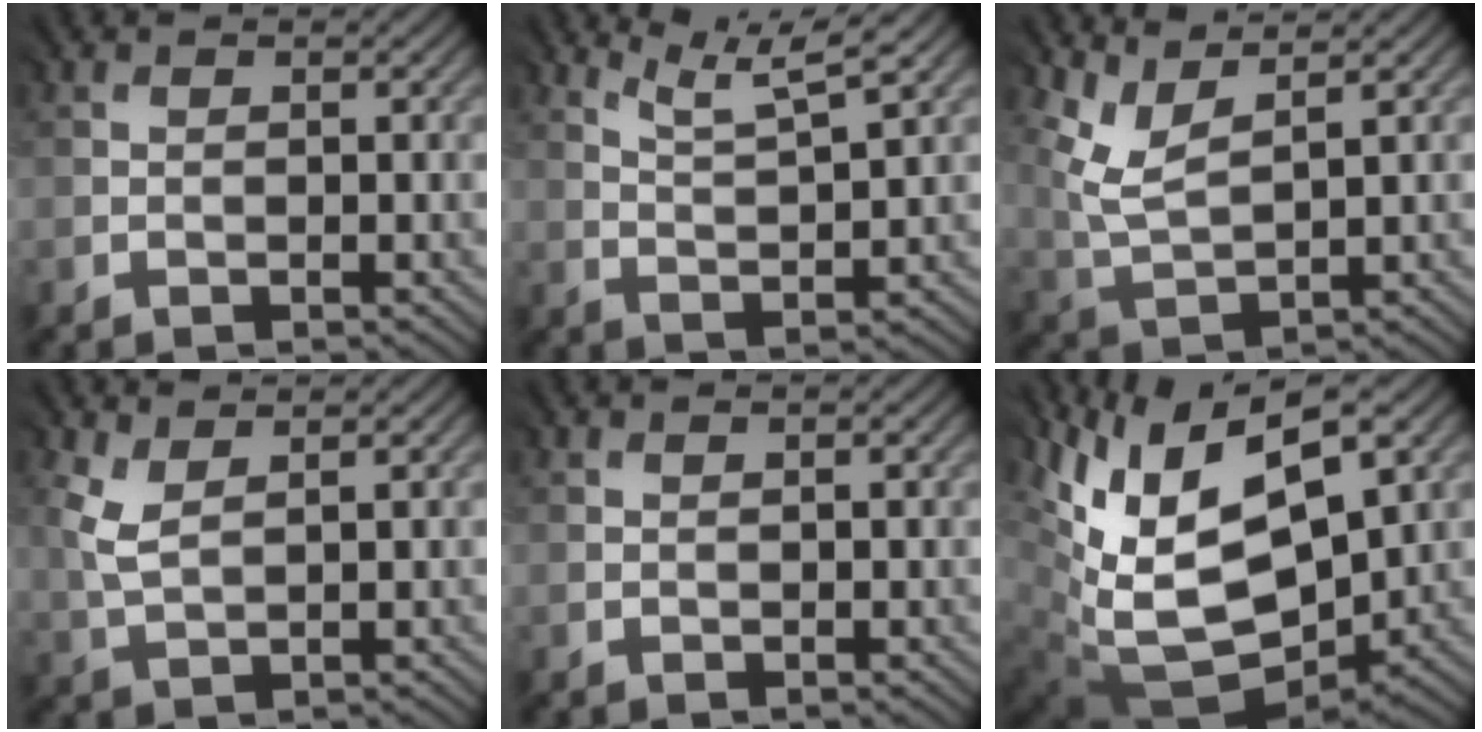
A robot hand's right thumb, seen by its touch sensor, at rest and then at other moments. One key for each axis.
{"total": 5.4, "fx": 4.2, "fy": 0.4, "fz": 3.3, "tx": -0.064, "ty": 0.002, "tz": 0.087}
{"total": 4.4, "fx": 3.4, "fy": 1.1, "fz": 2.5, "tx": -0.071, "ty": -0.001, "tz": 0.080}
{"total": 2.3, "fx": 1.5, "fy": 0.8, "fz": 1.5, "tx": -0.054, "ty": 0.003, "tz": 0.036}
{"total": 0.0}
{"total": 15.1, "fx": 4.3, "fy": 9.2, "fz": 11.2, "tx": -0.236, "ty": -0.014, "tz": 0.107}